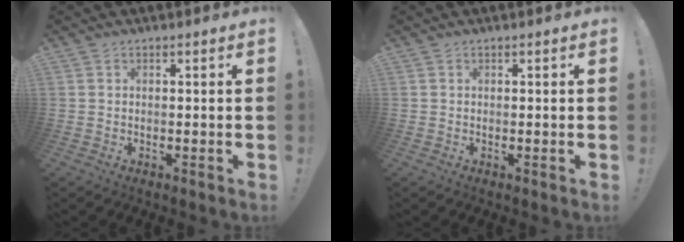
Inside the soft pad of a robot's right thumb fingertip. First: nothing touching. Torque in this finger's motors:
{"motor_torque": [-0.42, 0.09, 0.08, 0.00, -0.16]}